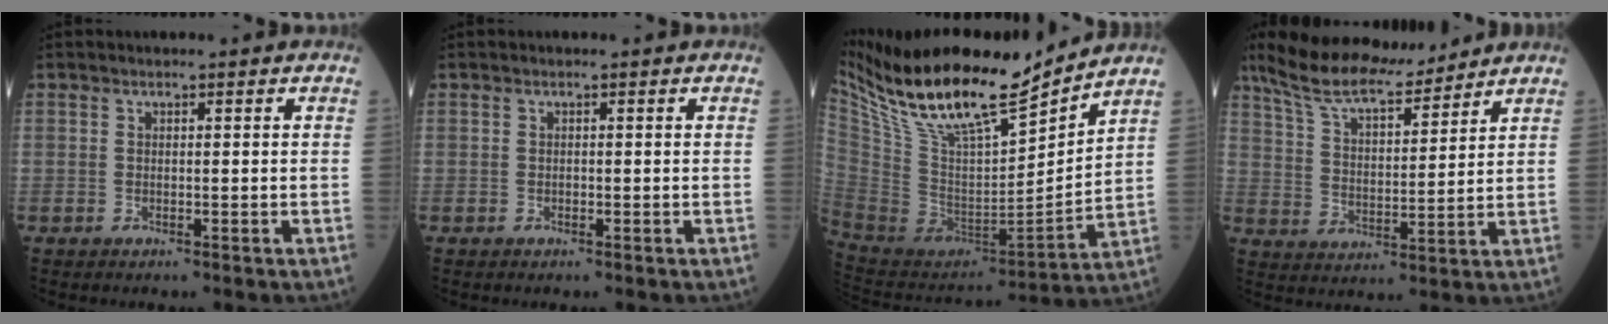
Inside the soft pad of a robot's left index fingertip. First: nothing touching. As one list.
[{"total": 0.0}, {"total": 22.8, "force": [18.3, 3.2, 13.2], "torque": [-0.238, 0.000, 0.336]}, {"total": 14.4, "force": [12.5, 2.7, 6.7], "torque": [-0.123, 0.015, 0.220]}]